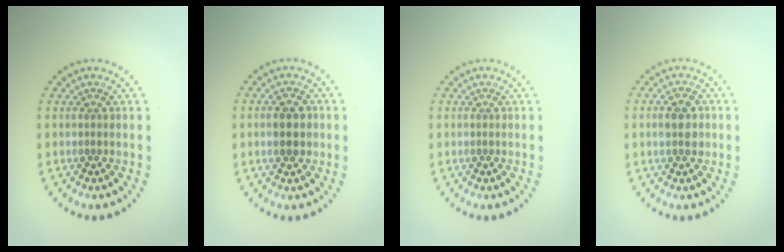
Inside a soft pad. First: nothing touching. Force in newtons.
{"total": 3.3, "press": 3.2, "slide": 0.1}
{"total": 0.0}
{"total": 2.7, "press": 2.7, "slide": 0.1}